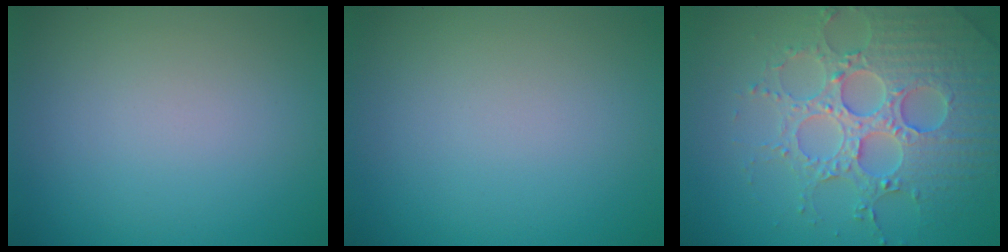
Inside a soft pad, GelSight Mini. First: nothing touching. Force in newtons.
{"total": 0.0}
{"total": 5.5, "press": 5.4, "slide": 1.3}